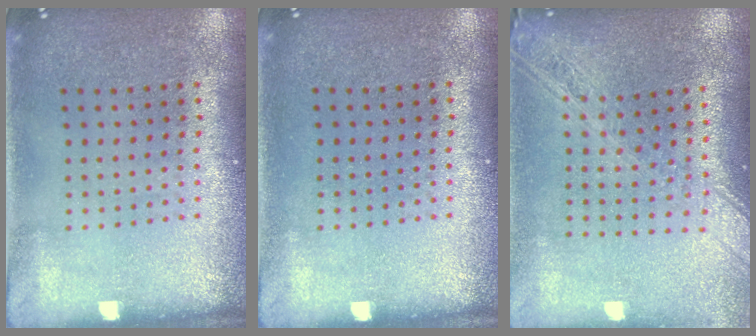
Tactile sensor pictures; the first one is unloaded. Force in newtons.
{"total": 0.0}
{"total": 2.2, "press": 1.9, "slide": 1.2}